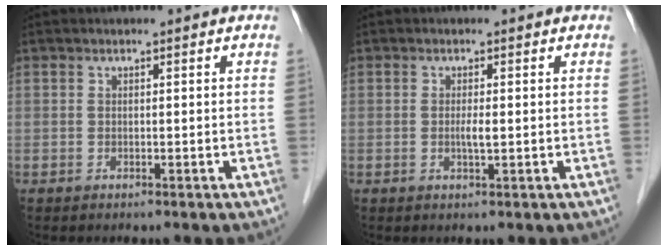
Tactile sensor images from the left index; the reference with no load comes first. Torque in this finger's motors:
{"motor_torque": [0.43, 0.29, 0.00, 0.02]}